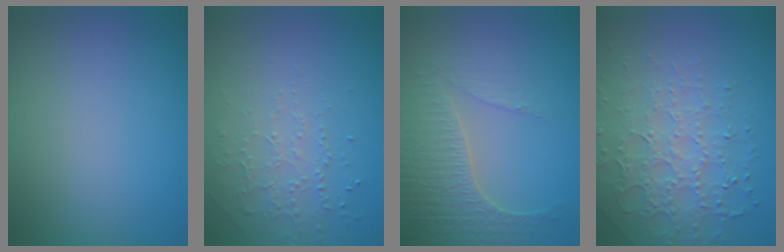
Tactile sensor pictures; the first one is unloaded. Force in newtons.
{"total": 1.5, "press": 1.2, "slide": 0.9}
{"total": 4.2, "press": 4.0, "slide": 1.3}
{"total": 5.2, "press": 4.3, "slide": 2.8}